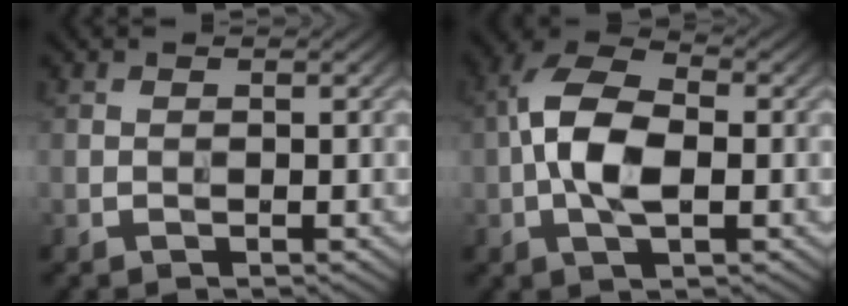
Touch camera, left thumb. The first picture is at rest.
{"total": 8.2, "force": [-1.0, 3.9, 7.2], "torque": [-0.157, 0.017, -0.026]}